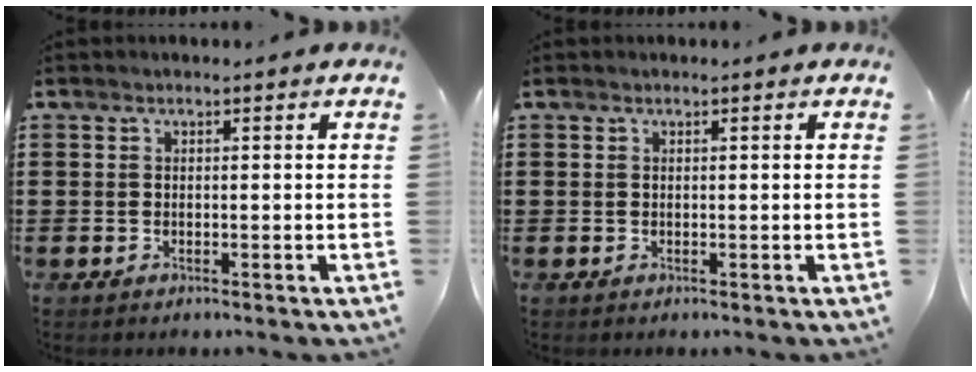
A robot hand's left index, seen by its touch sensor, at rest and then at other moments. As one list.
[{"total": 0.0}]